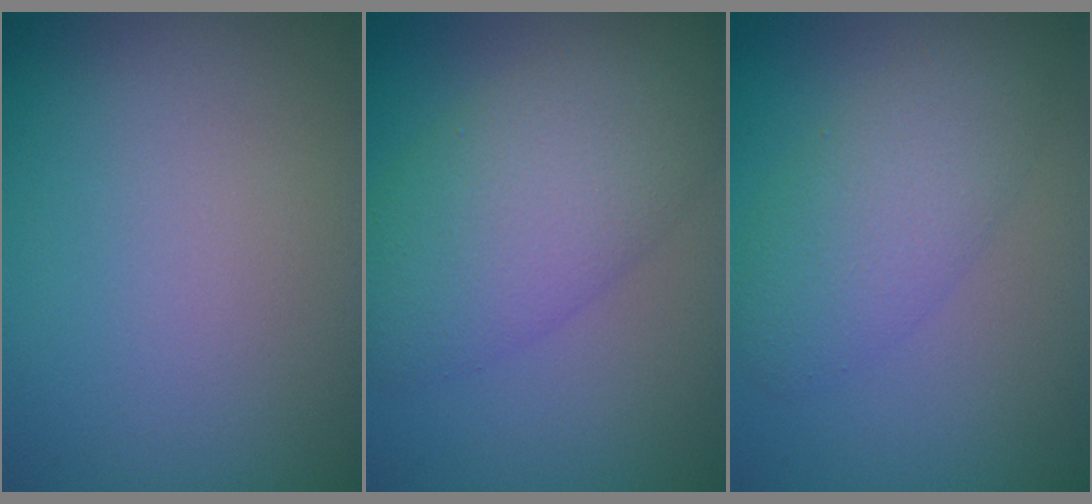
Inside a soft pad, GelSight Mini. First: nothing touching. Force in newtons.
{"total": 7.4, "press": 7.4, "slide": 0.5}
{"total": 4.4, "press": 4.4, "slide": 0.1}